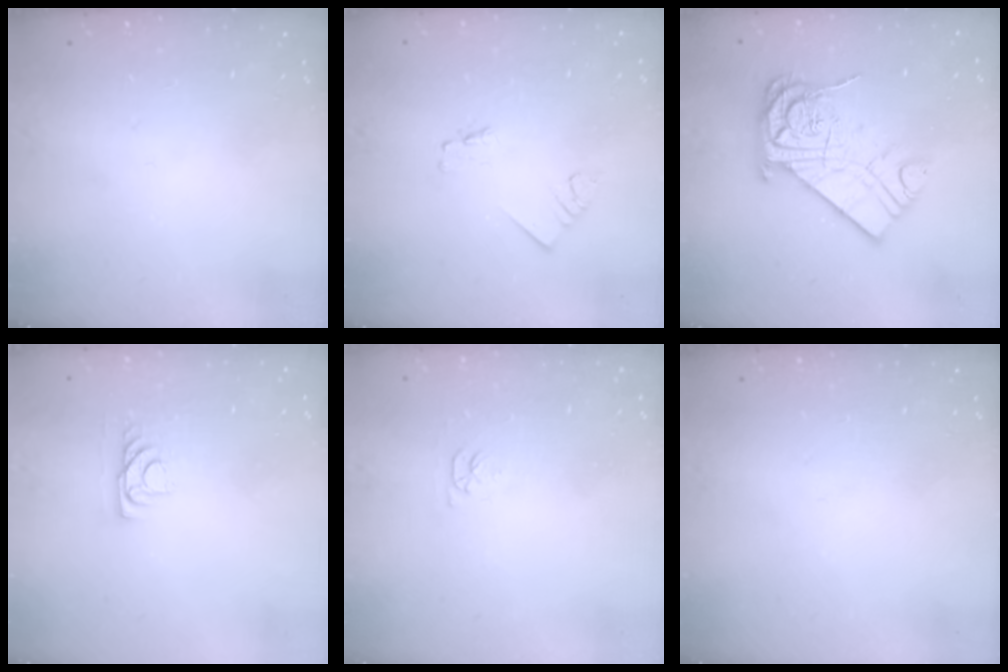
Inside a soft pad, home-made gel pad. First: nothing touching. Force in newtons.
{"total": 1.4, "press": 1.4, "slide": 0.1}
{"total": 16.1, "press": 16.0, "slide": 1.9}
{"total": 4.2, "press": 4.1, "slide": 0.6}
{"total": 2.7, "press": 2.7, "slide": 0.4}
{"total": 0.0}